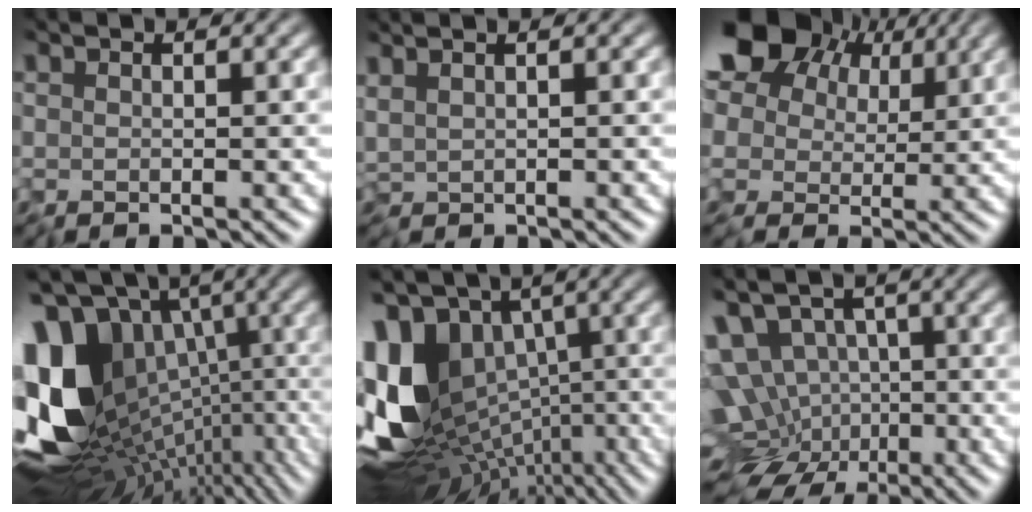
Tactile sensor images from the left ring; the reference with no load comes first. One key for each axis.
{"total": 0.8, "fx": 0.5, "fy": -0.3, "fz": 0.6, "tx": -0.016, "ty": 0.001, "tz": 0.014}
{"total": 14.2, "fx": 6.6, "fy": 9.2, "fz": 8.4, "tx": -0.181, "ty": 0.042, "tz": 0.104}
{"total": 16.2, "fx": -1.2, "fy": 11.6, "fz": 11.3, "tx": -0.241, "ty": -0.014, "tz": -0.007}
{"total": 14.7, "fx": 0.1, "fy": 9.8, "fz": 11.0, "tx": -0.237, "ty": -0.001, "tz": 0.007}
{"total": 9.5, "fx": -1.3, "fy": 7.4, "fz": 5.9, "tx": -0.088, "ty": -0.020, "tz": -0.019}